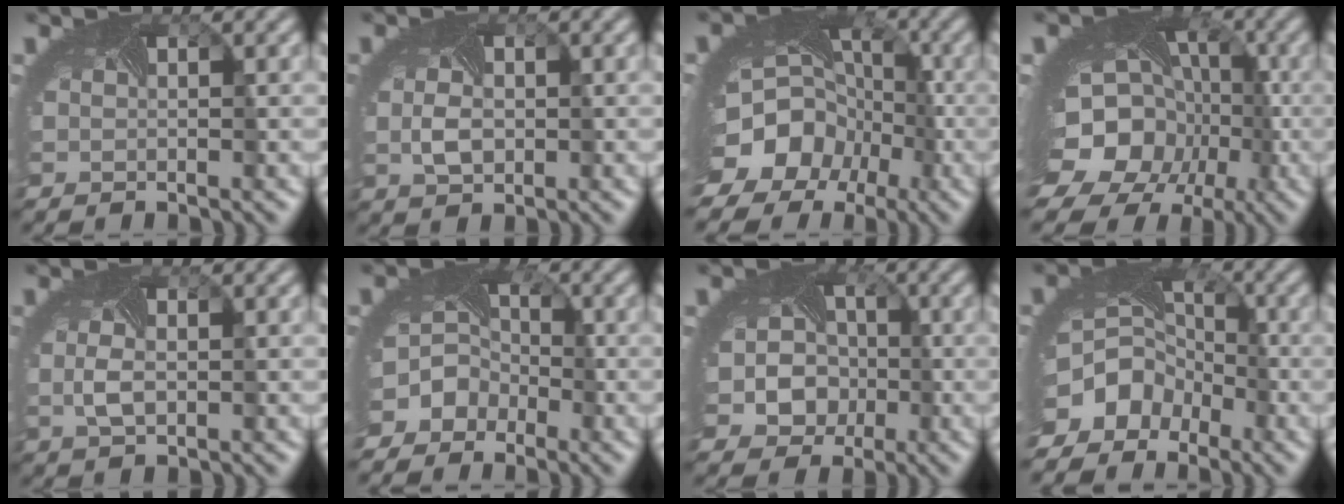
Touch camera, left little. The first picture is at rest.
{"total": 2.0, "force": [-0.3, 1.3, 1.5], "torque": [-0.039, -0.002, -0.007]}
{"total": 12.8, "force": [-5.3, 10.5, 5.1], "torque": [-0.092, -0.035, -0.097]}
{"total": 18.4, "force": [-5.9, 14.6, 9.6], "torque": [-0.166, -0.043, -0.097]}
{"total": 1.7, "force": [-0.3, 0.6, 1.5], "torque": [-0.045, -0.003, -0.004]}
{"total": 7.1, "force": [-3.7, 5.8, 1.7], "torque": [-0.024, -0.009, -0.071]}
{"total": 7.4, "force": [-1.3, 6.5, 3.3], "torque": [-0.045, -0.003, -0.043]}
{"total": 9.2, "force": [-5.2, 7.1, 3.0], "torque": [-0.055, -0.022, -0.087]}